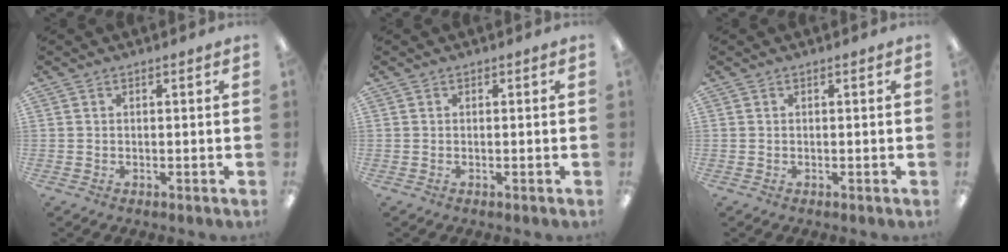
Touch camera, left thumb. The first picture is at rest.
{"total": 0.0}
{"total": 0.0}